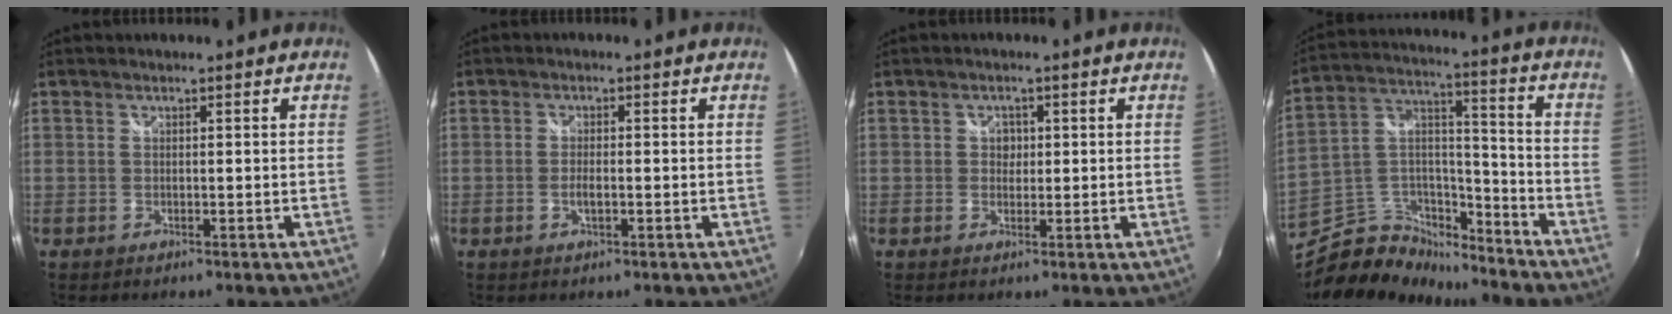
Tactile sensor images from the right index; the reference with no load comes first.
{"total": 2.1, "force": [-0.6, 0.6, 1.9], "torque": [-0.038, -0.002, -0.011]}
{"total": 1.7, "force": [0.1, 1.7, 0.5], "torque": [-0.004, 0.005, 0.001]}
{"total": 13.5, "force": [-10.6, 6.8, 4.7], "torque": [-0.104, 0.051, -0.183]}